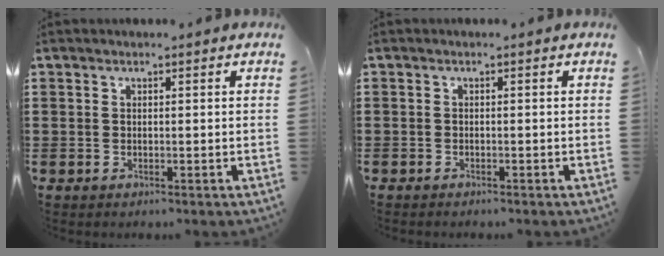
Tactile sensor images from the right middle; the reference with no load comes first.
{"total": 0.6, "force": [-0.6, 0.1, 0.1], "torque": [-0.002, 0.000, -0.012]}